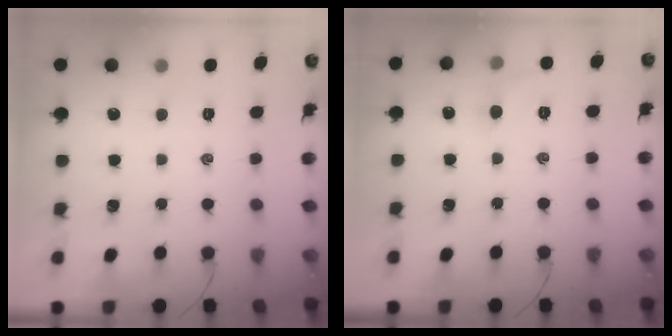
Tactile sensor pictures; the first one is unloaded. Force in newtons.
{"total": 6.3, "press": 6.0, "slide": 1.7}